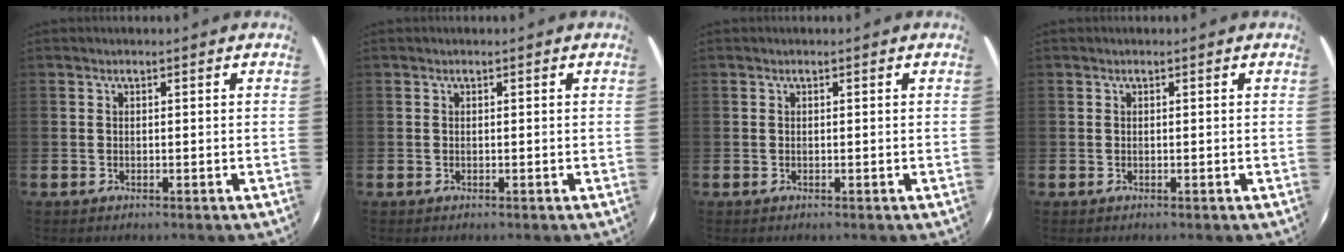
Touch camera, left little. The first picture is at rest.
{"total": 0.0}
{"total": 0.0}
{"total": 0.0}